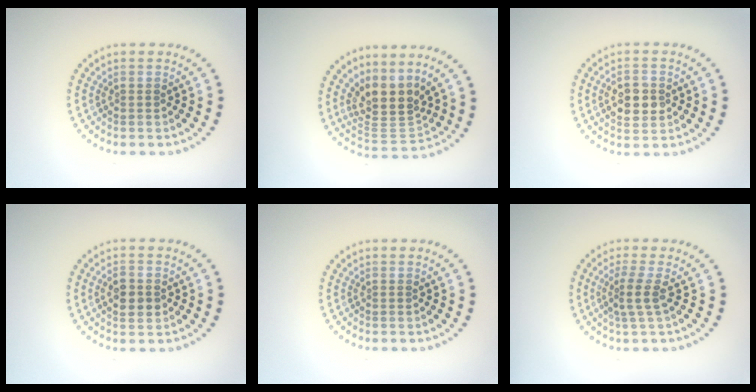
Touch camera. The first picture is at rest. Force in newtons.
{"total": 4.2, "press": 3.1, "slide": 2.8}
{"total": 3.6, "press": 3.6, "slide": 0.2}
{"total": 2.8, "press": 2.8, "slide": 0.2}
{"total": 0.0}
{"total": 2.2, "press": 1.4, "slide": 1.6}